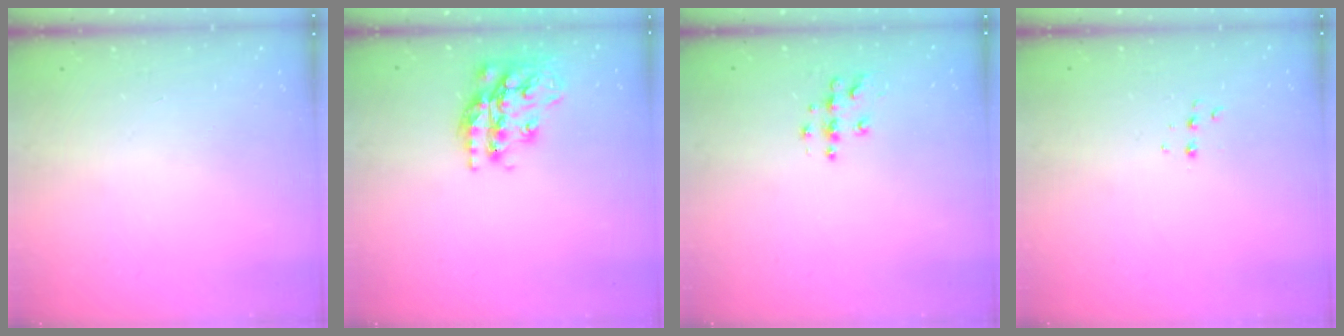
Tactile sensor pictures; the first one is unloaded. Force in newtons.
{"total": 19.3, "press": 19.3, "slide": 1.4}
{"total": 5.9, "press": 5.9, "slide": 0.2}
{"total": 4.7, "press": 4.6, "slide": 0.8}